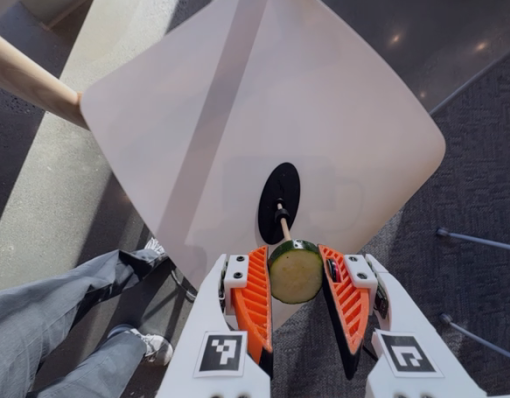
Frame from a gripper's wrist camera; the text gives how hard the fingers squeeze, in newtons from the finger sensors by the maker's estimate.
{"total": 10.6, "left": 10.5, "right": 10.7}